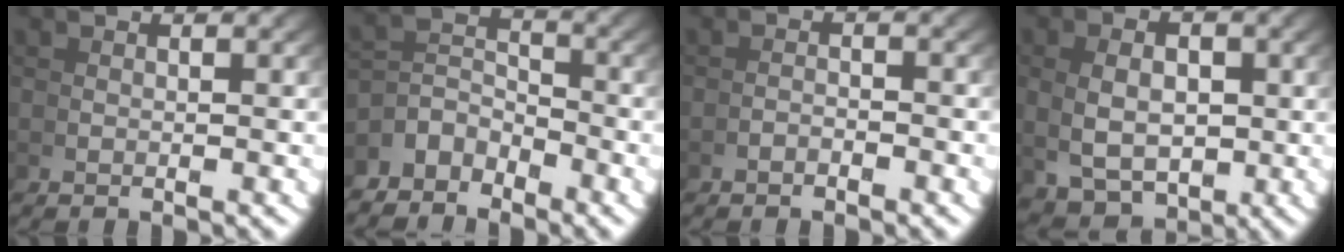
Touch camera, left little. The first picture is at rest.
{"total": 4.3, "force": [-1.4, 3.4, 2.2], "torque": [-0.041, -0.017, -0.027]}
{"total": 1.2, "force": [-1.0, -0.6, -0.2], "torque": [0.010, 0.003, -0.022]}
{"total": 5.4, "force": [-0.9, 3.7, 3.8], "torque": [-0.071, -0.029, 0.003]}